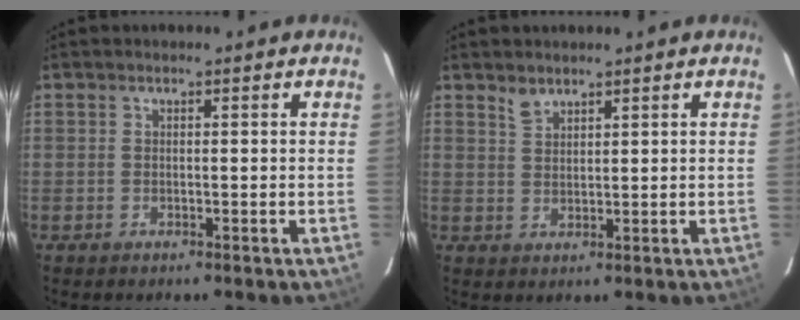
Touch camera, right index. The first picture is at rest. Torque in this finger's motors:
{"motor_torque": [-0.12, 0.13, -0.01, 0.02]}